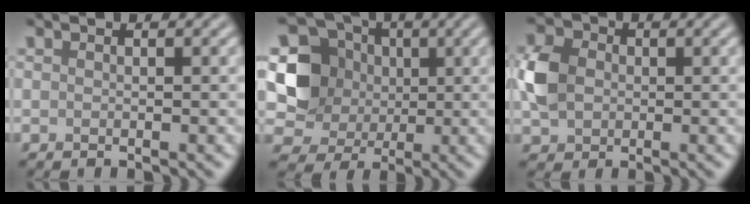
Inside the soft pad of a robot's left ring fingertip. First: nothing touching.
{"total": 7.1, "force": [0.9, 6.4, 3.0], "torque": [-0.057, -0.002, 0.008]}
{"total": 4.4, "force": [0.1, 3.6, 2.5], "torque": [-0.058, 0.006, -0.003]}